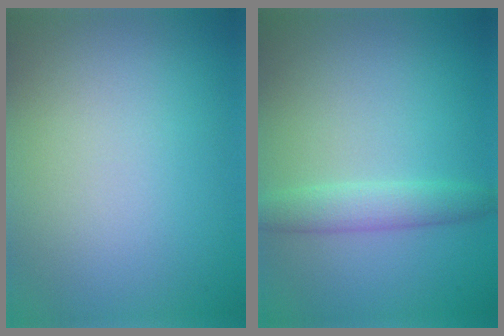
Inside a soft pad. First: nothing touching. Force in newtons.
{"total": 2.5, "press": 2.5, "slide": 0.0}